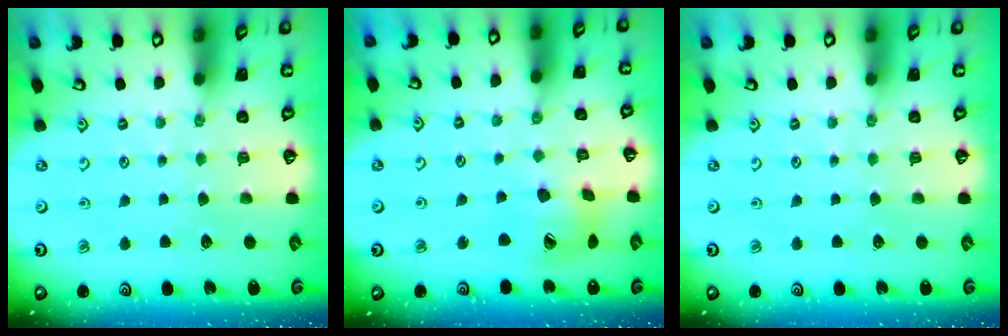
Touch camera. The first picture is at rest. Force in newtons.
{"total": 14.3, "press": 14.2, "slide": 2.1}
{"total": 0.0}